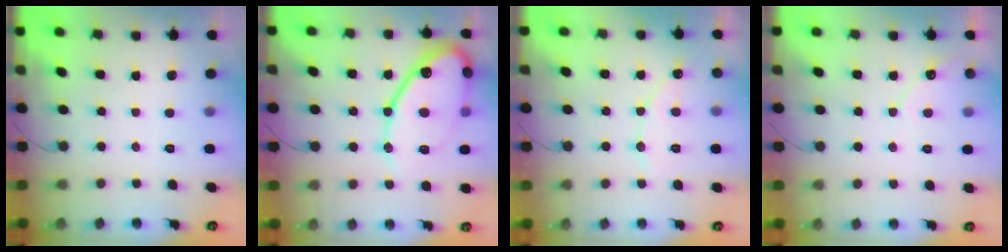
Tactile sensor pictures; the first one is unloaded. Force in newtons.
{"total": 20.5, "press": 20.4, "slide": 2.0}
{"total": 7.1, "press": 7.0, "slide": 0.4}
{"total": 4.6, "press": 4.6, "slide": 0.3}